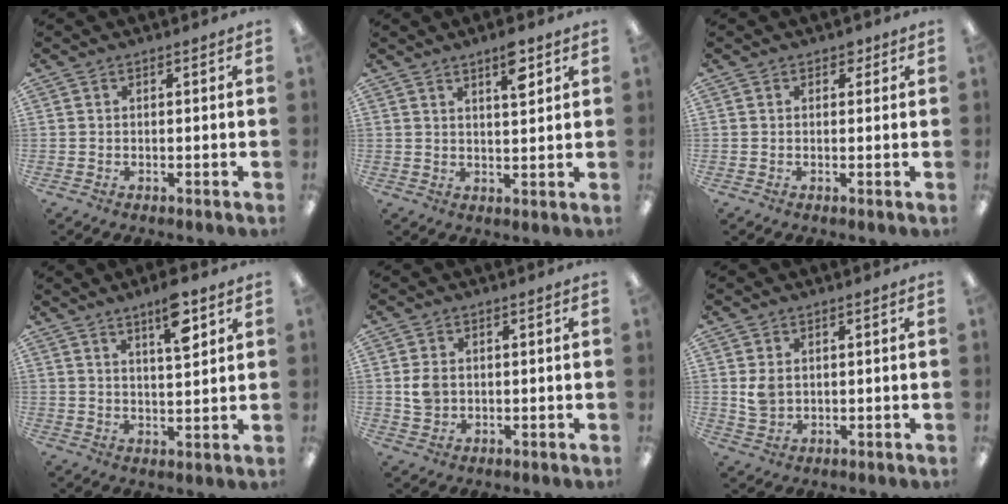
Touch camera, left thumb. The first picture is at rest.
{"total": 6.0, "force": [3.8, 1.7, 4.3], "torque": [-0.063, -0.014, 0.059]}
{"total": 1.6, "force": [1.0, 1.1, 0.7], "torque": [0.001, -0.004, 0.014]}
{"total": 8.7, "force": [5.4, 2.4, 6.4], "torque": [-0.098, -0.023, 0.085]}
{"total": 3.8, "force": [0.4, 3.1, 2.2], "torque": [-0.035, 0.003, 0.007]}
{"total": 3.8, "force": [1.2, 2.8, 2.4], "torque": [-0.040, 0.001, 0.022]}